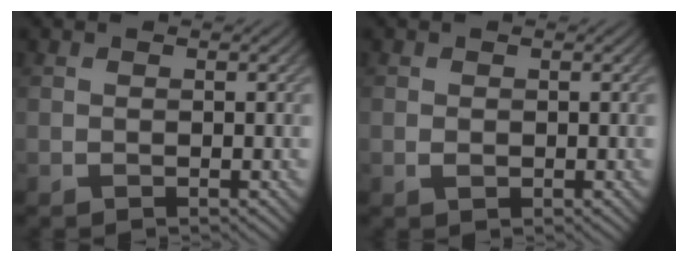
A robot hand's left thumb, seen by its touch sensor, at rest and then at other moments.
{"total": 0.8, "force": [-0.1, 0.6, 0.5], "torque": [-0.012, -0.004, -0.003]}